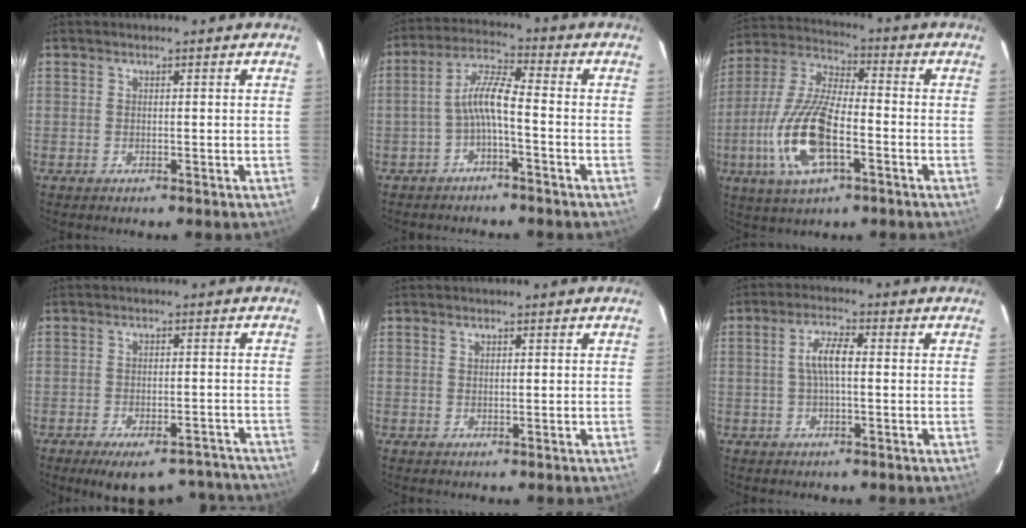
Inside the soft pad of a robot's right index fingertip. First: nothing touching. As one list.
[{"total": 6.0, "force": [-2.3, 0.8, 5.5], "torque": [-0.127, 0.018, -0.044]}, {"total": 16.7, "force": [-5.3, 6.2, 14.6], "torque": [-0.316, -0.009, -0.103]}, {"total": 15.1, "force": [-12.6, 5.8, 5.9], "torque": [-0.105, 0.012, -0.149]}, {"total": 0.6, "force": [0.4, 0.3, 0.4], "torque": [-0.007, 0.003, 0.007]}, {"total": 5.0, "force": [0.2, 1.4, 4.8], "torque": [-0.093, 0.009, 0.004]}]